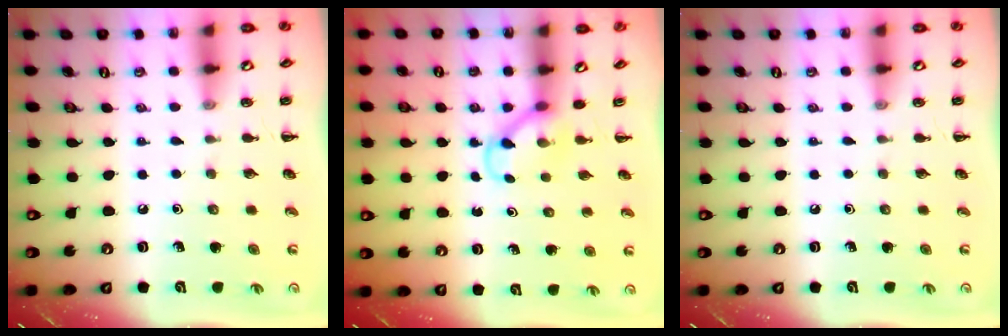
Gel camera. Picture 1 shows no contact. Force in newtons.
{"total": 3.7, "press": 3.6, "slide": 1.1}
{"total": 0.0}